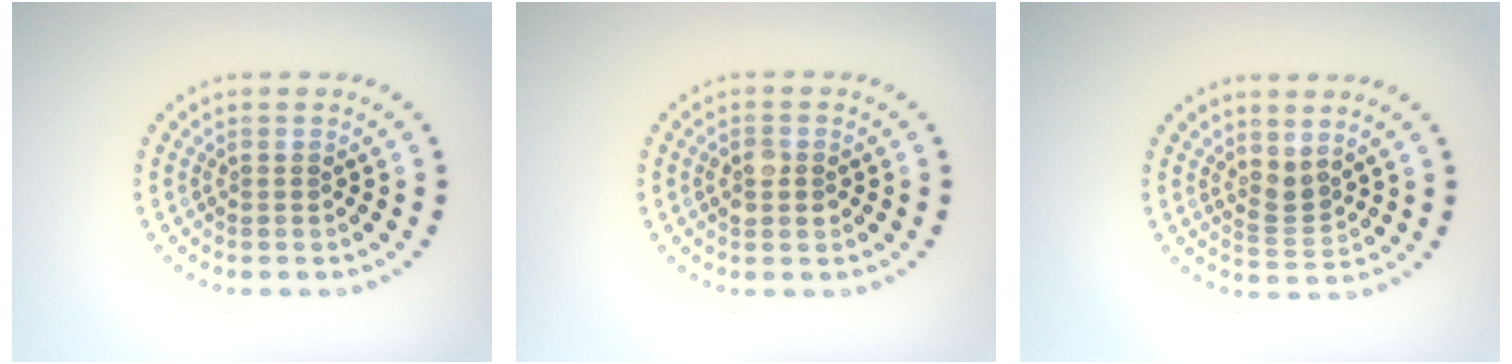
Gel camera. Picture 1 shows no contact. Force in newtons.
{"total": 2.3, "press": 2.3, "slide": 0.2}
{"total": 1.9, "press": 1.4, "slide": 1.4}